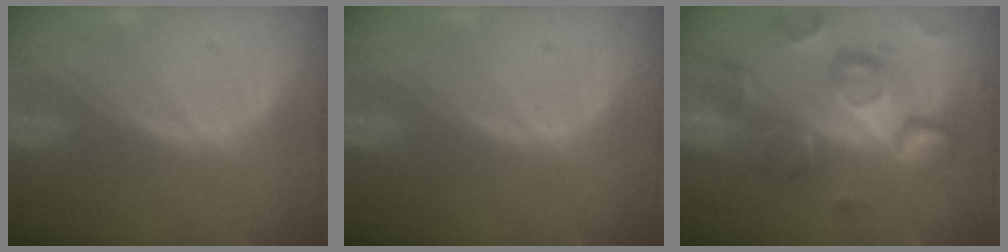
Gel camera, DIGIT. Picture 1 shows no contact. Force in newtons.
{"total": 0.0}
{"total": 12.1, "press": 10.5, "slide": 6.0}